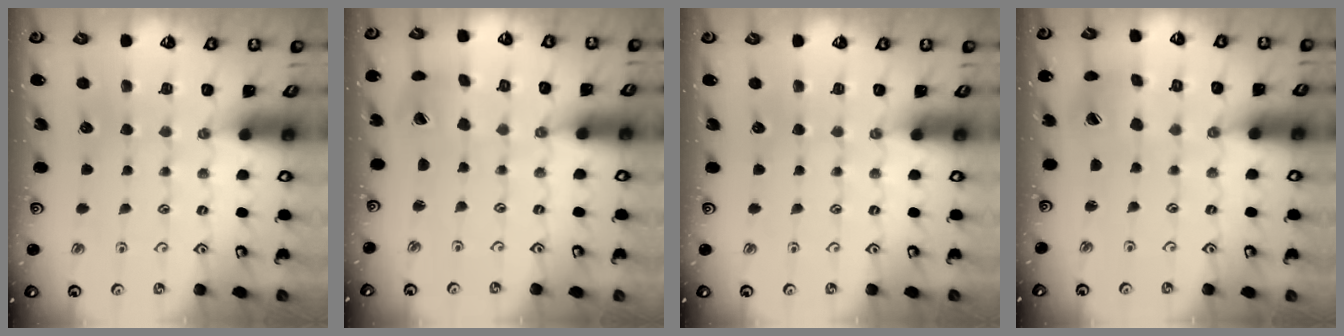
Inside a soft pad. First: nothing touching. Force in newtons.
{"total": 2.2, "press": 2.2, "slide": 0.4}
{"total": 0.0}
{"total": 6.2, "press": 6.2, "slide": 0.5}